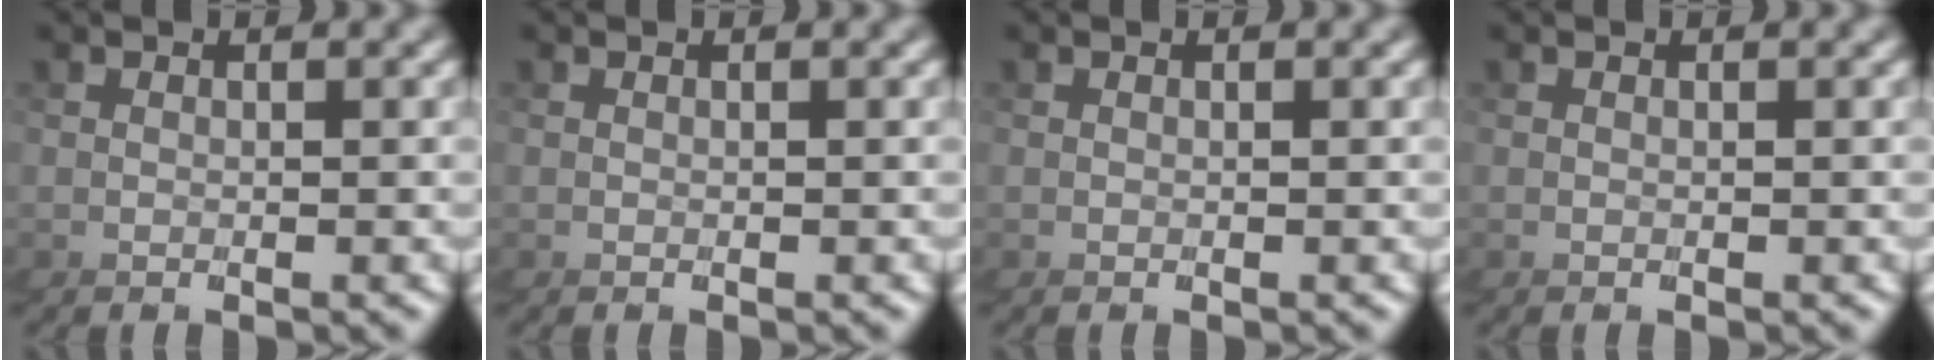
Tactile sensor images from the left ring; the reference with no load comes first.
{"total": 0.0}
{"total": 0.0}
{"total": 0.0}